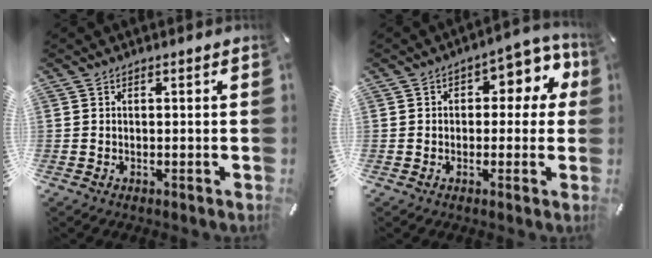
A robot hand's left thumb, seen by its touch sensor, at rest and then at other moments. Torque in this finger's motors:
{"motor_torque": [0.22, 0.13, 0.34, 0.19, -0.04]}